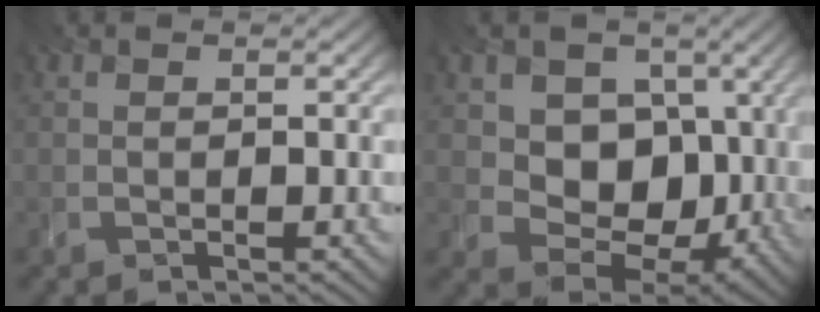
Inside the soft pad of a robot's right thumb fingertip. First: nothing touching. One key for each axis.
{"total": 11.1, "fx": 2.4, "fy": 8.7, "fz": 6.4, "tx": -0.133, "ty": -0.018, "tz": 0.033}